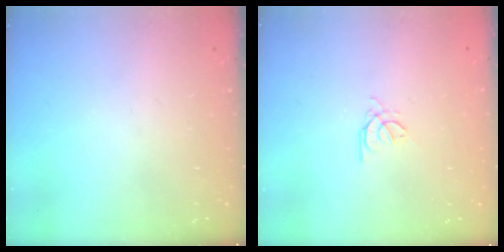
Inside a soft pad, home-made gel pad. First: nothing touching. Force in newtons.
{"total": 1.2, "press": 1.1, "slide": 0.4}